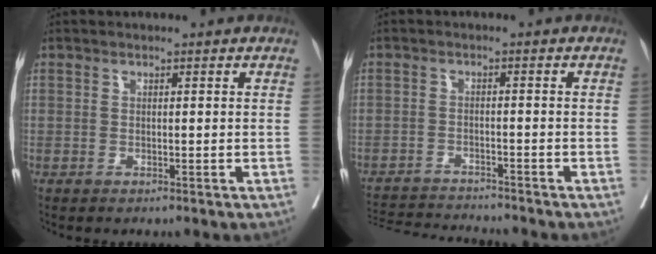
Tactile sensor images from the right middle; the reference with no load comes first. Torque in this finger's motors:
{"motor_torque": [0.92, -1.21, 0.06, 0.03]}